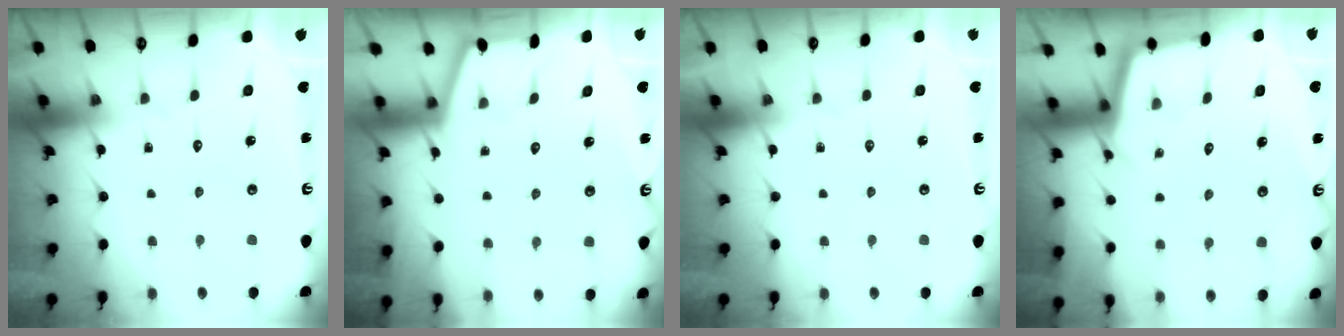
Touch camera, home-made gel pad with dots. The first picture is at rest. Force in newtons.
{"total": 1.3, "press": 1.2, "slide": 0.2}
{"total": 0.0}
{"total": 2.3, "press": 2.3, "slide": 0.2}